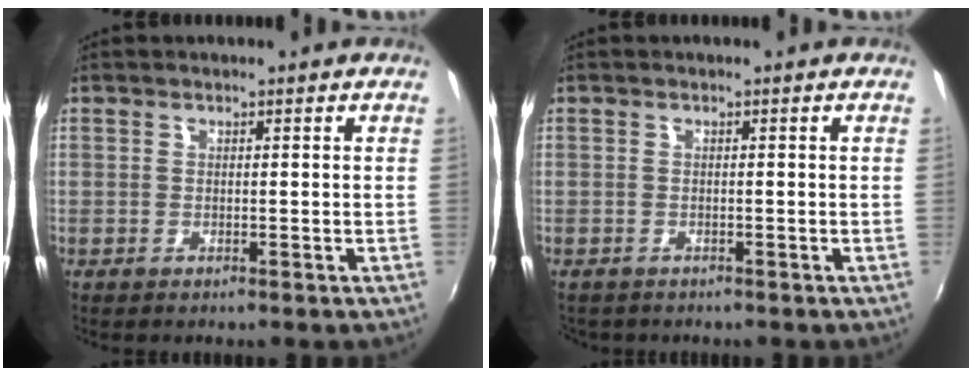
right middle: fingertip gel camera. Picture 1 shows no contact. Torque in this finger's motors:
{"motor_torque": [-0.24, -0.02, -0.01, 0.00]}